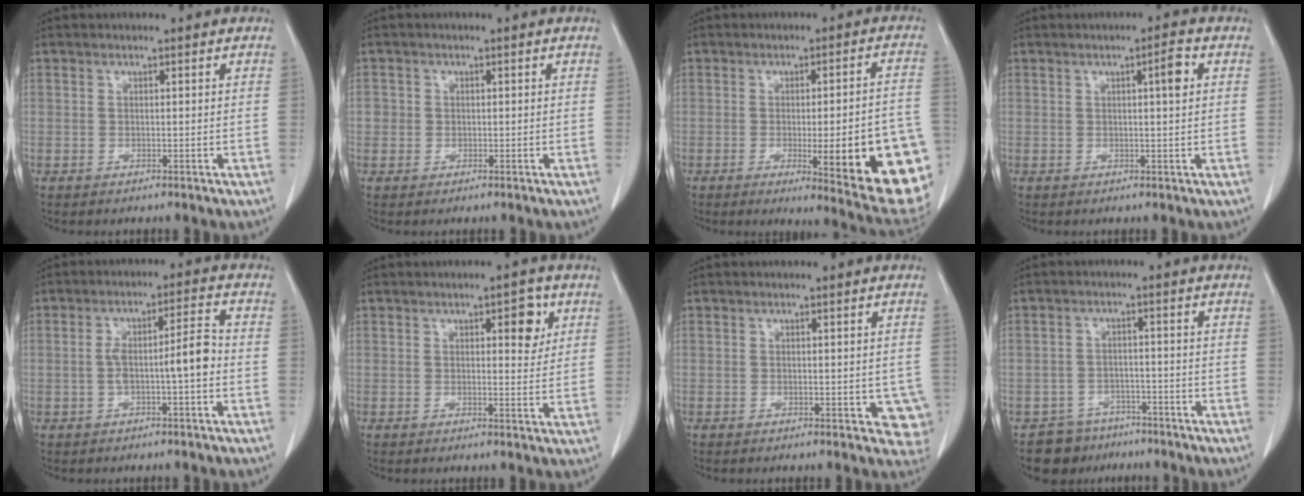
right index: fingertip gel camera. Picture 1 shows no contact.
{"total": 1.7, "force": [-0.1, 1.7, 0.2], "torque": [0.009, 0.008, -0.002]}
{"total": 18.3, "force": [-5.7, 2.2, 17.3], "torque": [-0.121, 0.004, -0.056]}
{"total": 2.8, "force": [0.8, 0.1, 2.7], "torque": [-0.040, 0.002, 0.011]}
{"total": 6.2, "force": [-1.1, 0.6, 6.1], "torque": [-0.104, 0.025, -0.014]}
{"total": 4.1, "force": [1.8, 1.4, 3.4], "torque": [-0.042, -0.003, 0.023]}
{"total": 4.2, "force": [-0.8, 2.2, 3.5], "torque": [-0.013, 0.000, -0.008]}
{"total": 6.0, "force": [-4.5, 3.9, -0.4], "torque": [0.016, 0.016, -0.069]}